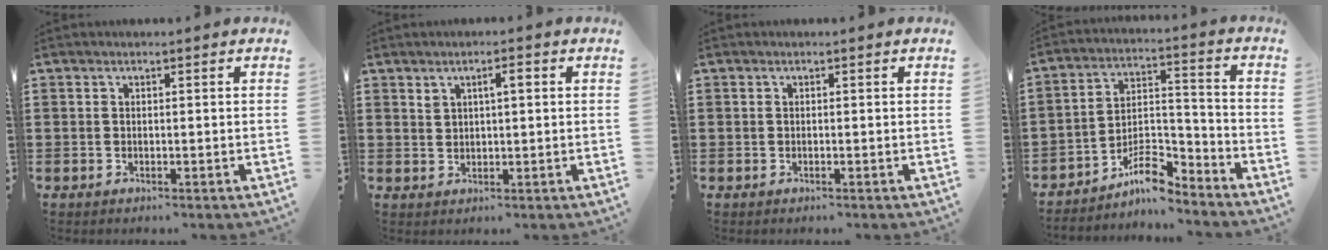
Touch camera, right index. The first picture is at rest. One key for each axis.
{"total": 2.5, "fx": 1.1, "fy": 0.9, "fz": 2.1, "tx": -0.036, "ty": 0.002, "tz": 0.015}
{"total": 0.0}
{"total": 8.0, "fx": -6.5, "fy": 2.7, "fz": 3.7, "tx": -0.064, "ty": 0.018, "tz": -0.124}